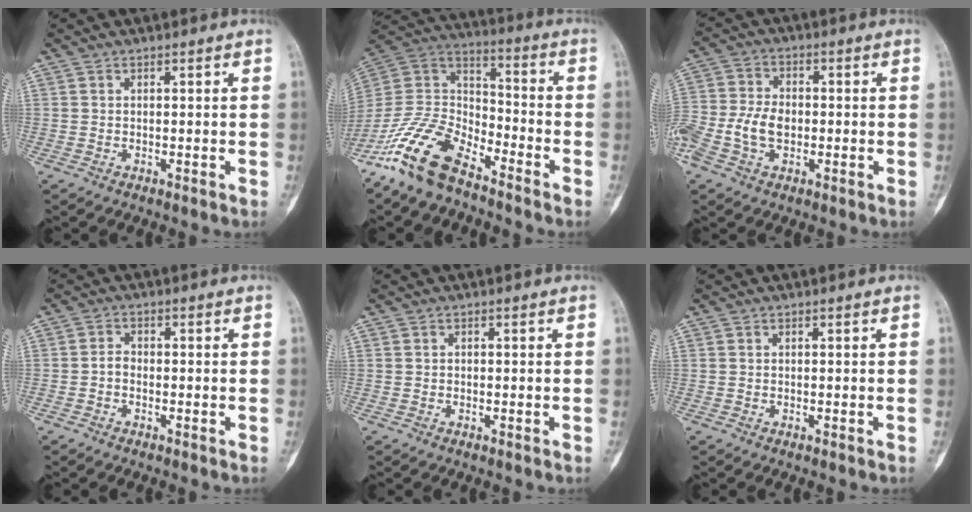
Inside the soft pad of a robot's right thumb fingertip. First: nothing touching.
{"total": 15.9, "force": [-11.4, 6.8, 8.6], "torque": [-0.159, 0.073, -0.226]}
{"total": 9.4, "force": [-2.2, 6.2, 6.6], "torque": [-0.145, 0.019, -0.046]}
{"total": 1.9, "force": [-0.7, 1.3, 1.2], "torque": [-0.015, 0.007, -0.018]}
{"total": 0.0}
{"total": 0.0}